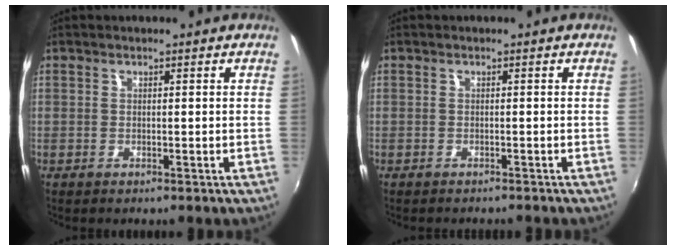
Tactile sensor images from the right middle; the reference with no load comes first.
{"total": 1.9, "force": [-1.8, 0.4, 0.5], "torque": [-0.017, -0.010, -0.026]}